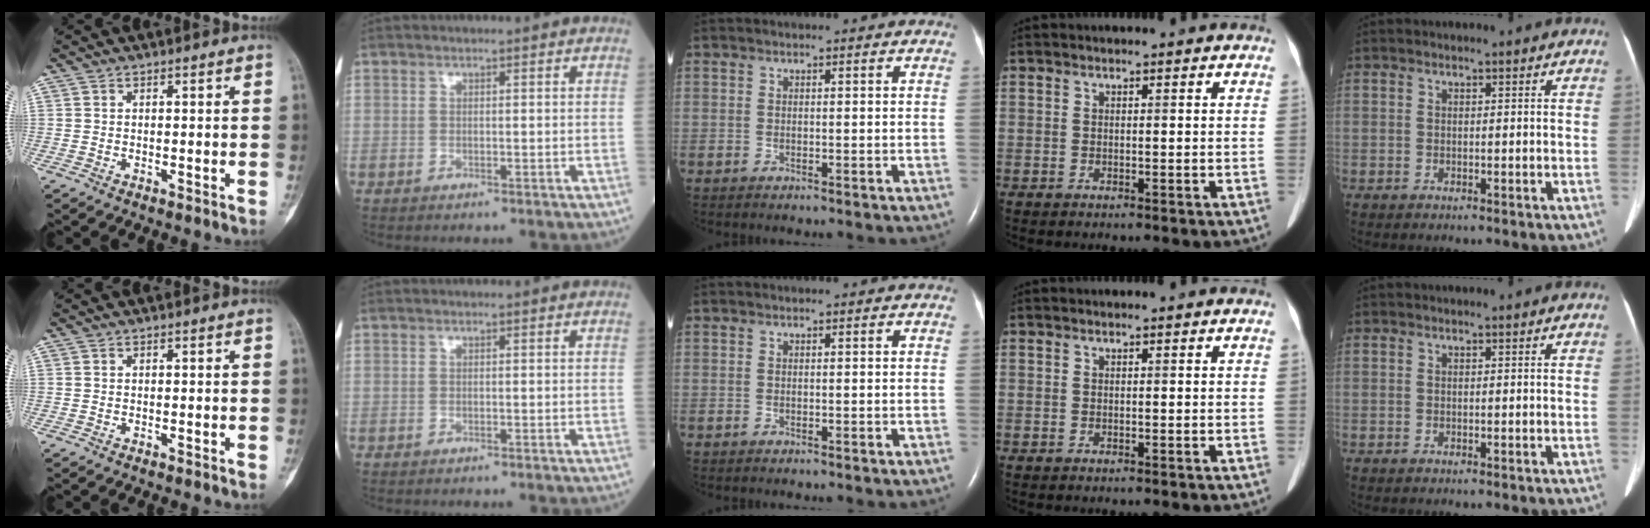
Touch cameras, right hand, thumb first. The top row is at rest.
{}